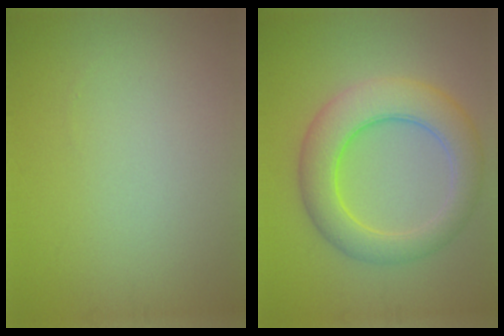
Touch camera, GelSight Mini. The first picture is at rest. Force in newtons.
{"total": 6.8, "press": 6.8, "slide": 0.4}